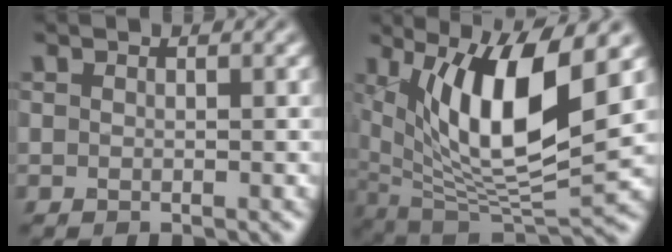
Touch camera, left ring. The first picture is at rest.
{"total": 11.3, "force": [3.6, 3.4, 10.2], "torque": [-0.175, -0.009, 0.071]}